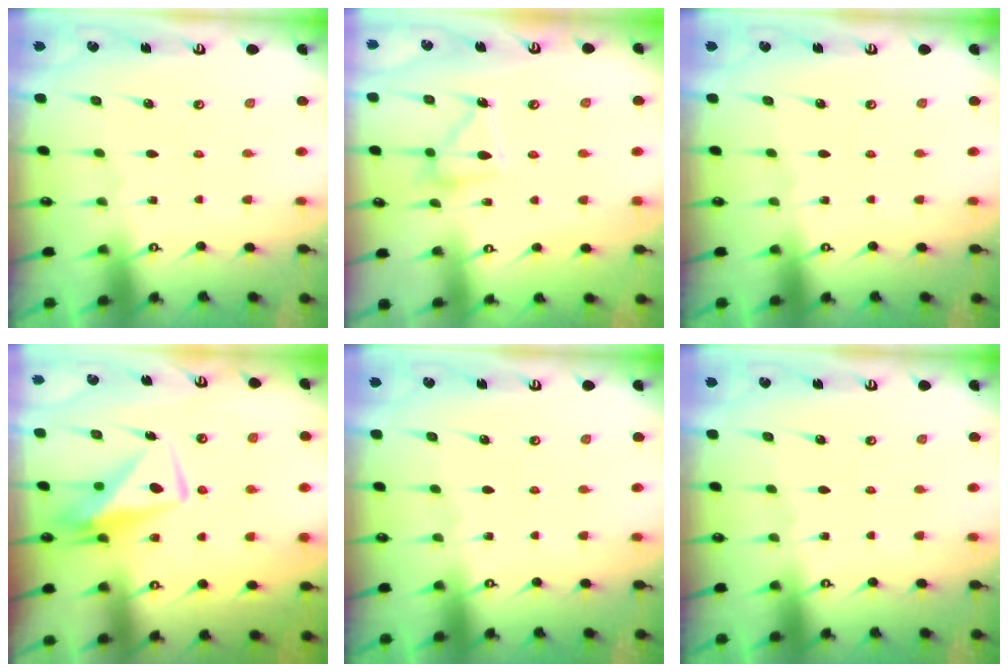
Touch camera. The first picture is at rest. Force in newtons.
{"total": 11.3, "press": 11.2, "slide": 0.9}
{"total": 0.0}
{"total": 8.8, "press": 8.8, "slide": 0.9}
{"total": 0.0}
{"total": 0.0}